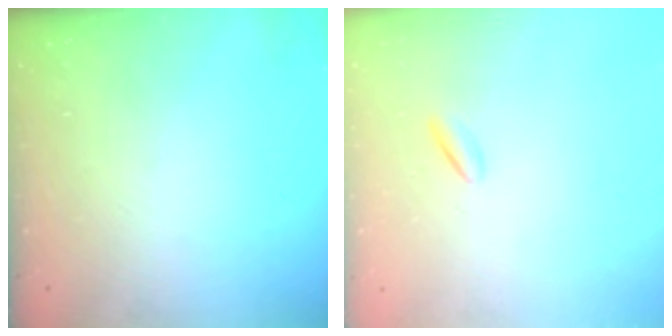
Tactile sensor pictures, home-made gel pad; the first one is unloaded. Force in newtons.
{"total": 1.5, "press": 1.3, "slide": 0.7}